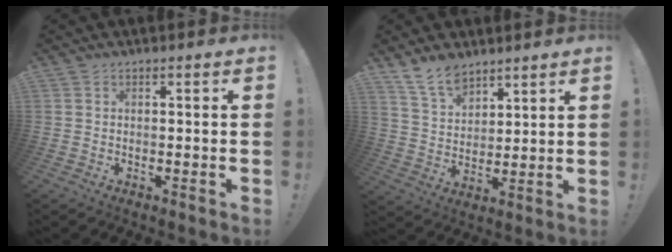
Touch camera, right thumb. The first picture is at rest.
{"total": 10.7, "force": [8.5, 5.7, 3.2], "torque": [-0.059, -0.055, 0.165]}